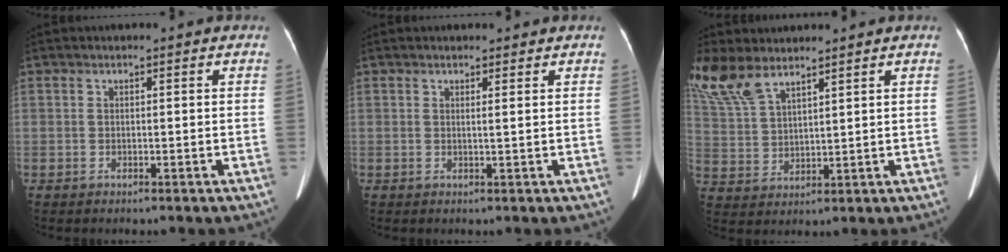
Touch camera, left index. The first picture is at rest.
{"total": 1.8, "force": [1.6, 0.0, 0.7], "torque": [-0.007, -0.013, 0.015]}
{"total": 13.7, "force": [10.8, 5.2, 6.7], "torque": [-0.180, 0.015, 0.224]}